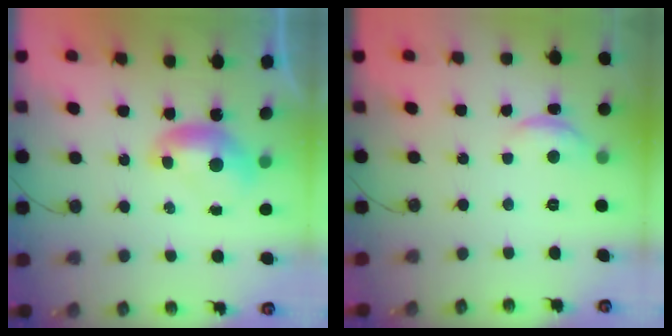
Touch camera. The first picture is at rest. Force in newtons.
{"total": 1.5, "press": 1.3, "slide": 0.7}